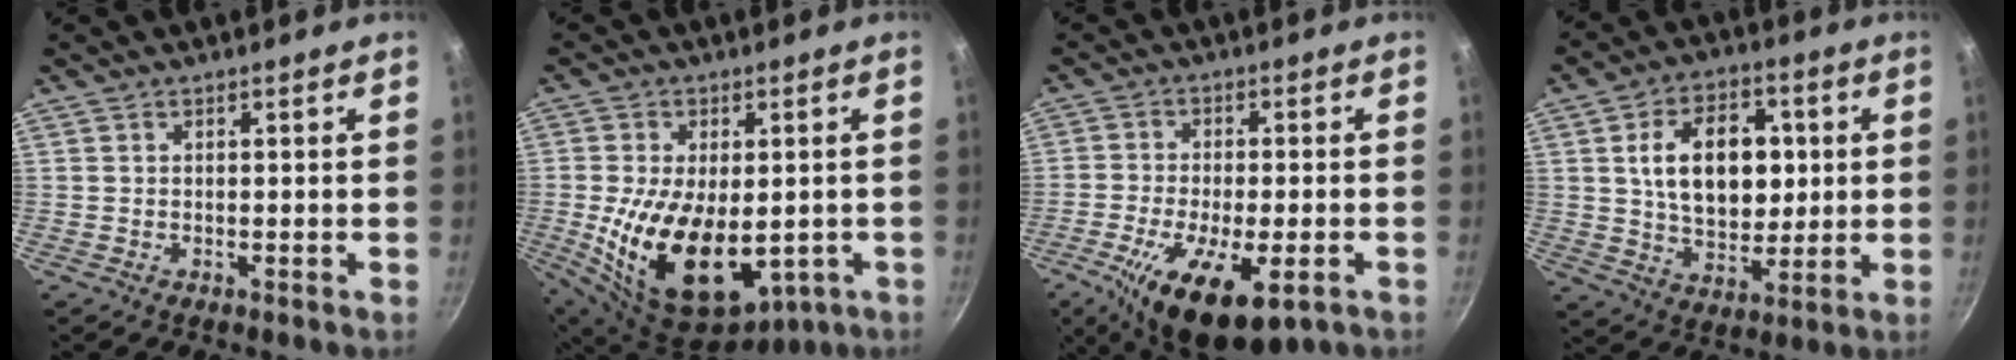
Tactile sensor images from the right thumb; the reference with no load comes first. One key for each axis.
{"total": 19.3, "fx": -2.6, "fy": 11.8, "fz": 15.1, "tx": -0.263, "ty": -0.014, "tz": -0.017}
{"total": 16.0, "fx": -7.0, "fy": 6.3, "fz": 12.9, "tx": -0.227, "ty": -0.007, "tz": -0.113}
{"total": 16.3, "fx": 2.8, "fy": 10.9, "fz": 11.9, "tx": -0.151, "ty": -0.001, "tz": 0.047}